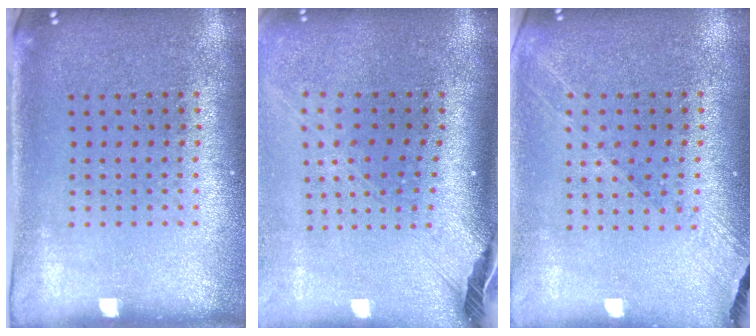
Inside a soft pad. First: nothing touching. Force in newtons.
{"total": 2.7, "press": 1.9, "slide": 1.9}
{"total": 1.3, "press": 1.2, "slide": 0.5}